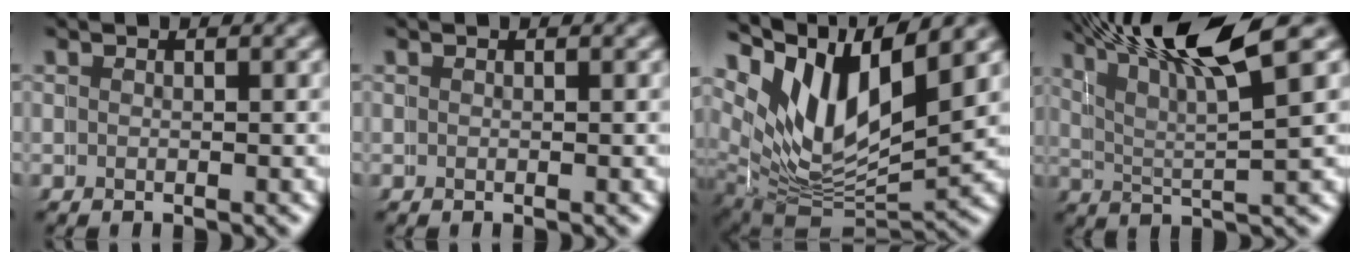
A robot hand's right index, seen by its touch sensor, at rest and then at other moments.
{"total": 0.0}
{"total": 13.0, "force": [4.5, 9.3, 8.0], "torque": [-0.148, 0.000, 0.062]}
{"total": 10.7, "force": [7.4, 2.2, 7.4], "torque": [-0.121, 0.028, 0.110]}